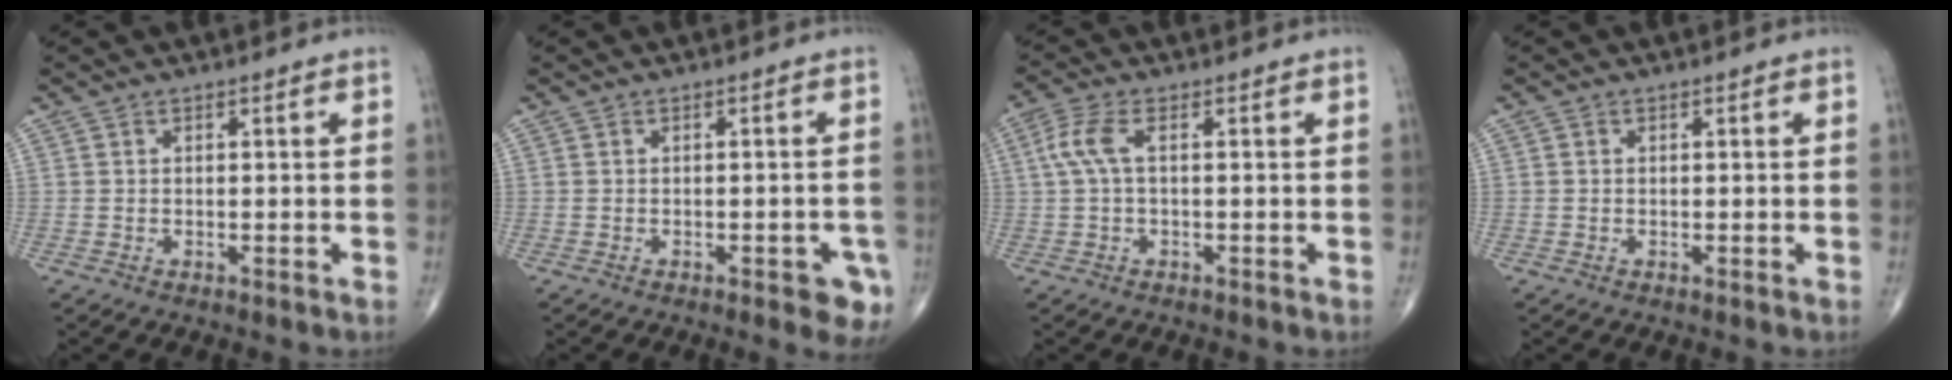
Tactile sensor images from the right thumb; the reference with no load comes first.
{"total": 5.3, "force": [-2.6, 2.1, 4.1], "torque": [-0.031, 0.007, -0.028]}
{"total": 4.6, "force": [0.6, 1.6, 4.3], "torque": [-0.119, 0.015, 0.011]}
{"total": 0.0}